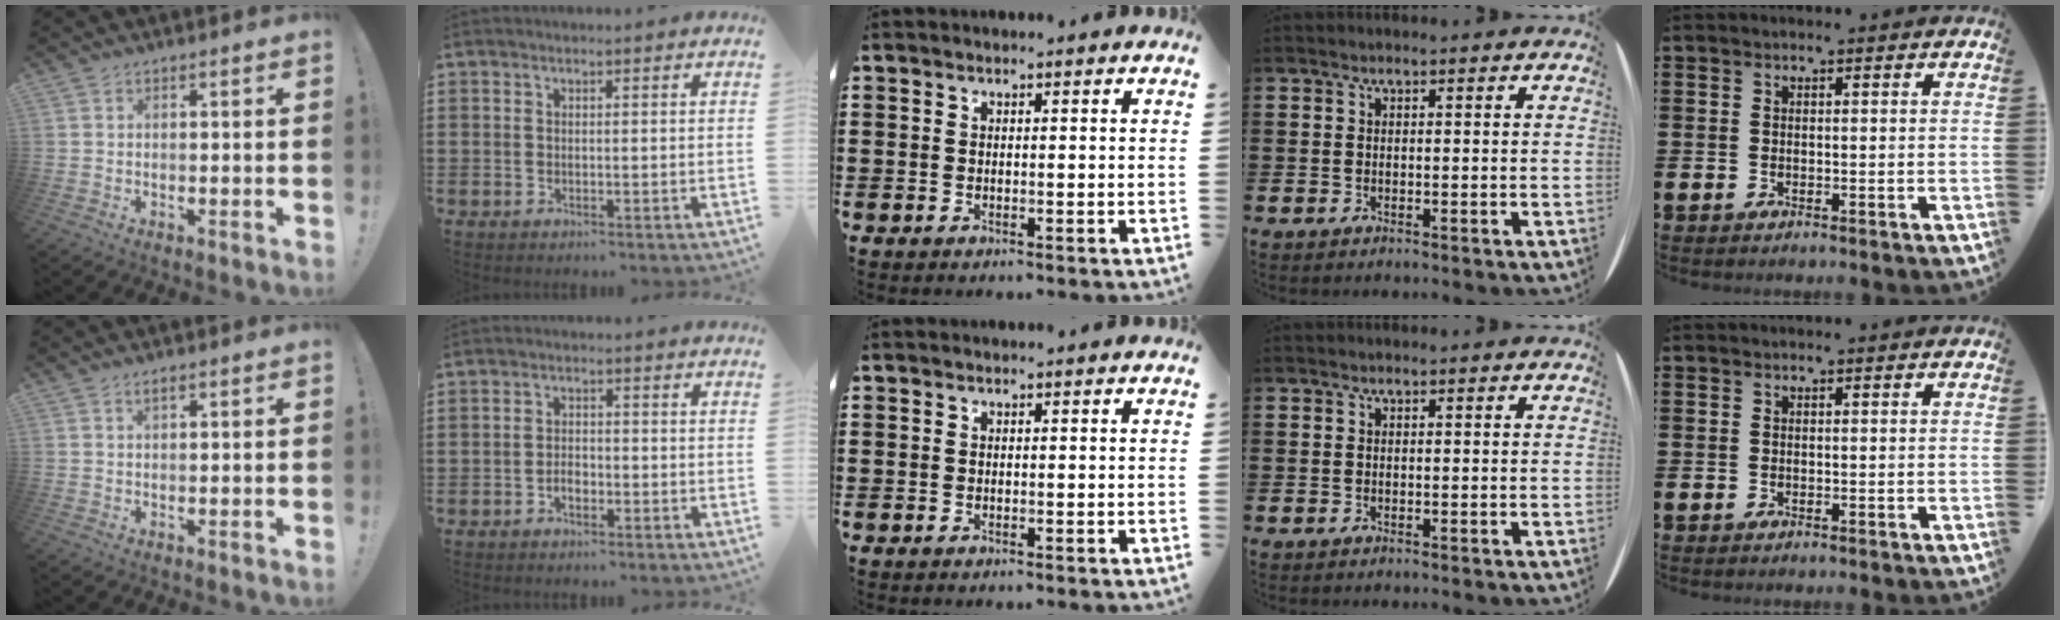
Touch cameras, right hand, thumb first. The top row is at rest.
{"thumb": {"total": 1.5, "force": [0.9, 0.5, 1.0], "torque": [-0.019, 0.001, 0.016]}, "index": {"total": 2.1, "force": [-1.1, 1.1, 1.4], "torque": [-0.028, 0.003, -0.021]}}